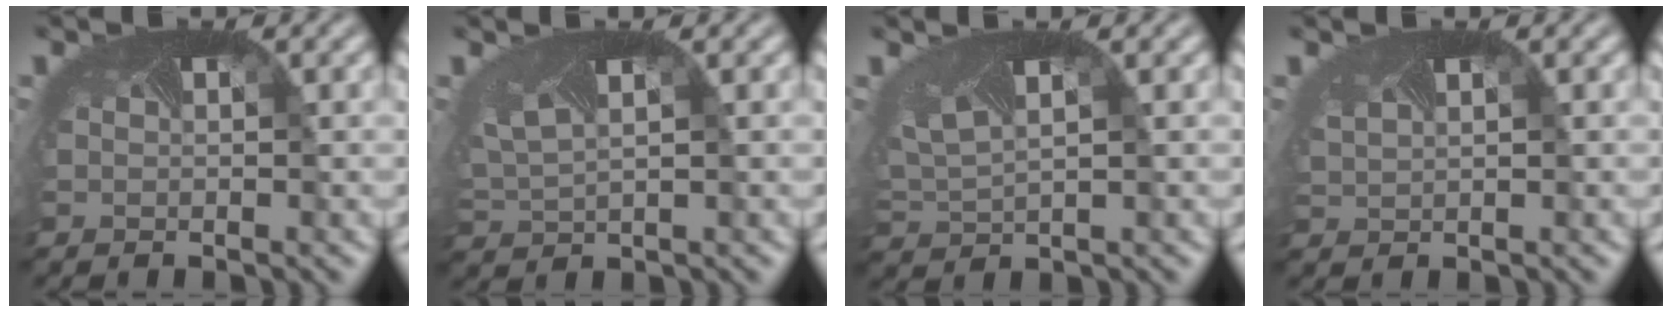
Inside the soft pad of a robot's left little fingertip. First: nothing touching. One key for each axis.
{"total": 2.9, "fx": 1.5, "fy": 1.3, "fz": 2.1, "tx": -0.059, "ty": 0.002, "tz": 0.043}
{"total": 3.6, "fx": 1.7, "fy": 1.6, "fz": 2.7, "tx": -0.067, "ty": 0.008, "tz": 0.047}
{"total": 1.5, "fx": 1.3, "fy": 0.7, "fz": 0.5, "tx": -0.039, "ty": 0.004, "tz": 0.033}